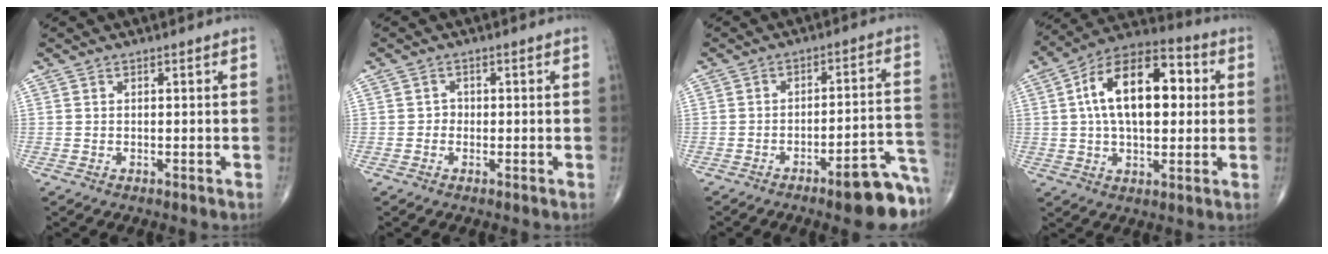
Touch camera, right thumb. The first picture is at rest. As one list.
[{"total": 1.3, "force": [-0.4, 1.1, 0.3], "torque": [0.005, 0.006, -0.012]}, {"total": 12.3, "force": [-7.1, 2.7, 9.8], "torque": [-0.098, 0.059, -0.090]}, {"total": 18.7, "force": [3.1, 10.2, 15.4], "torque": [-0.234, 0.027, 0.041]}]